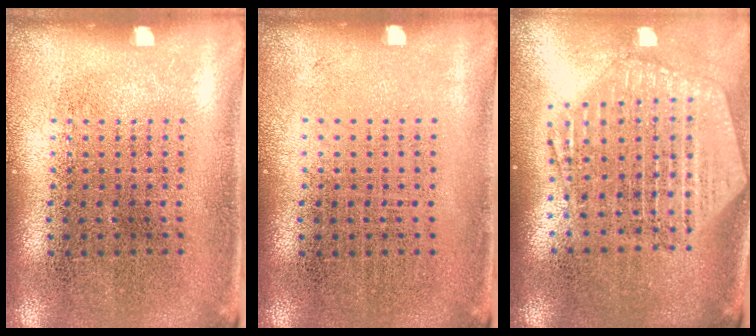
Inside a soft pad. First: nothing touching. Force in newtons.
{"total": 0.0}
{"total": 2.6, "press": 2.1, "slide": 1.4}